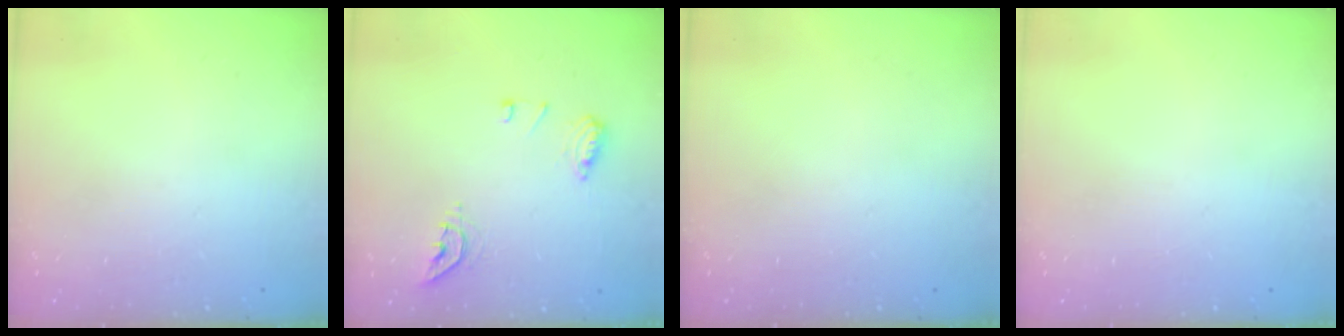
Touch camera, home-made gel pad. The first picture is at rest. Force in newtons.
{"total": 9.0, "press": 8.9, "slide": 0.9}
{"total": 0.0}
{"total": 0.0}